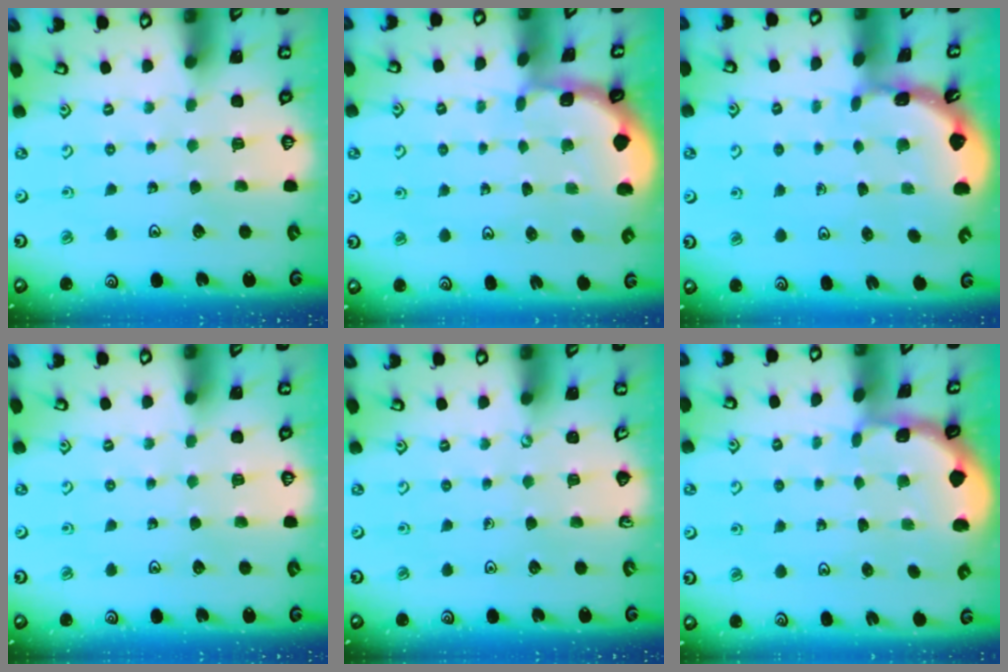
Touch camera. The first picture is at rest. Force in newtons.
{"total": 1.6, "press": 1.6, "slide": 0.3}
{"total": 1.6, "press": 1.6, "slide": 0.1}
{"total": 0.0}
{"total": 0.0}
{"total": 1.6, "press": 1.6, "slide": 0.3}